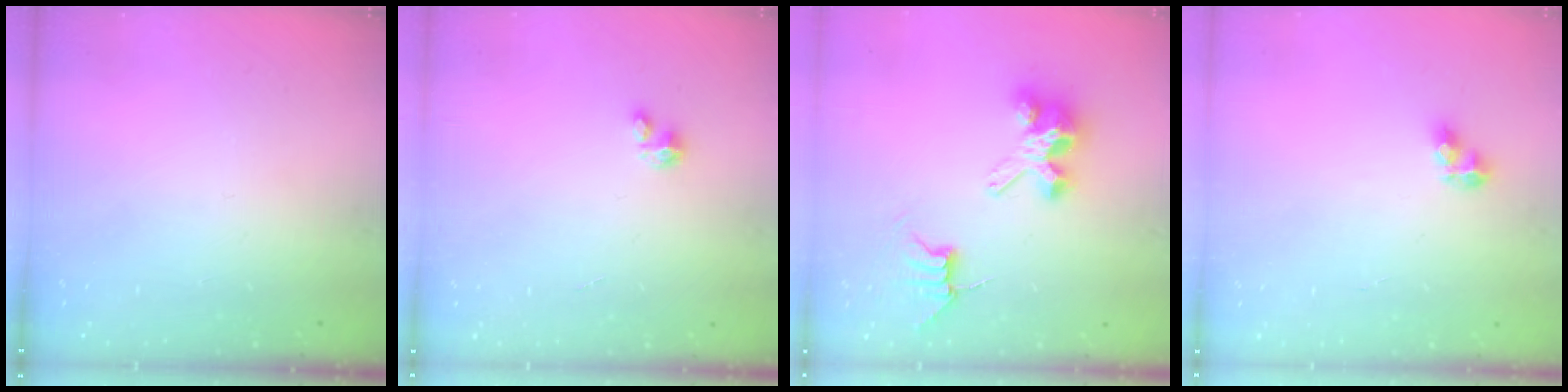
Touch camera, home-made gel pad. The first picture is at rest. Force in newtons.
{"total": 0.7, "press": 0.7, "slide": 0.2}
{"total": 7.5, "press": 7.5, "slide": 0.6}
{"total": 5.7, "press": 5.7, "slide": 0.6}